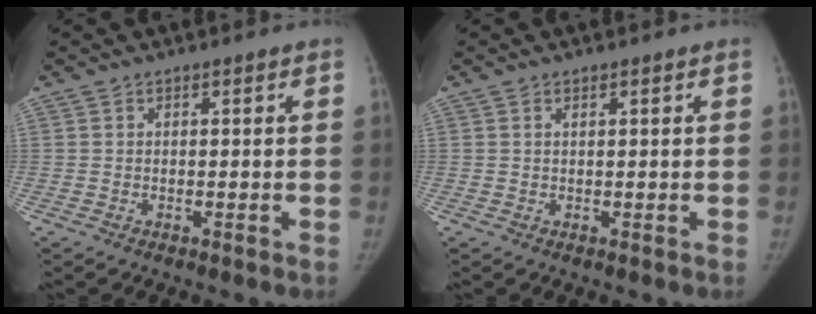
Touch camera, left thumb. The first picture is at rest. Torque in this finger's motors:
{"motor_torque": [-0.19, -0.15, -0.35, 0.24, -0.03]}